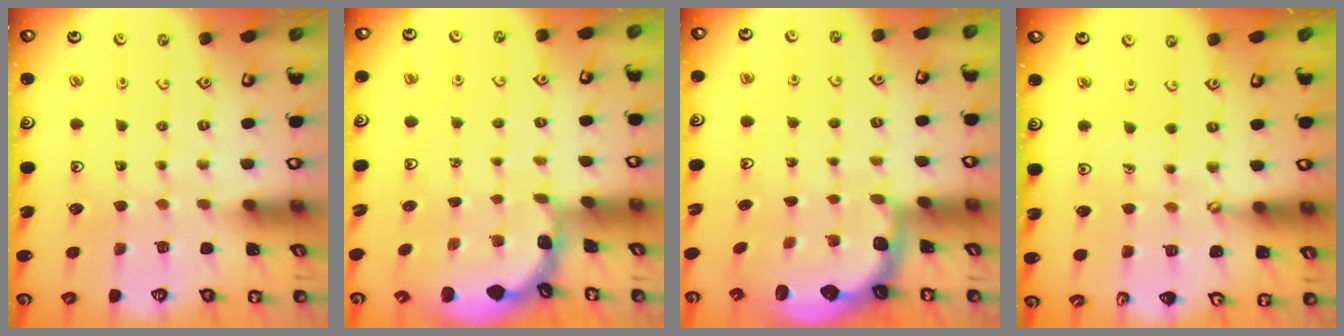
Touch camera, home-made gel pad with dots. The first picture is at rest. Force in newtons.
{"total": 1.2, "press": 1.2, "slide": 0.3}
{"total": 2.6, "press": 2.0, "slide": 1.7}
{"total": 3.6, "press": 3.6, "slide": 0.3}